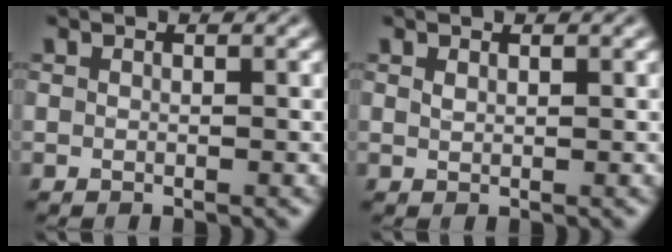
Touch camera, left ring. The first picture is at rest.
{"total": 0.5, "force": [0.4, 0.2, 0.3], "torque": [-0.008, -0.001, 0.011]}